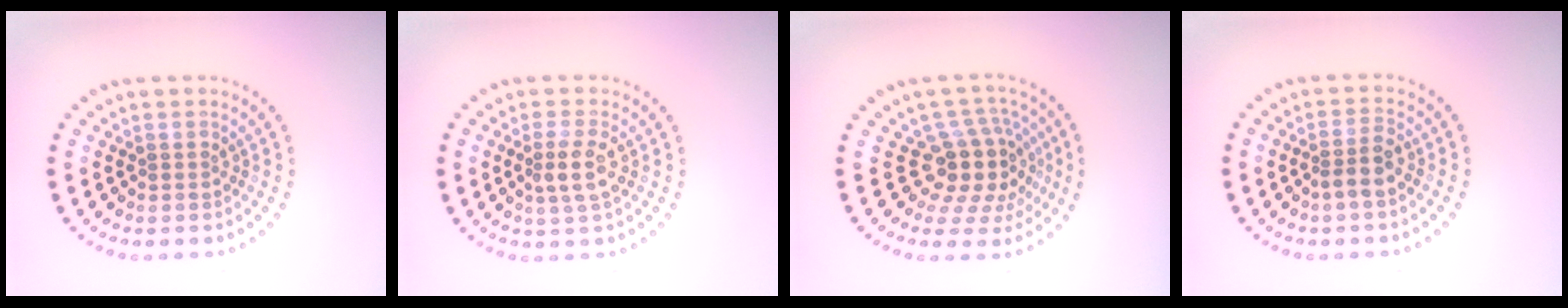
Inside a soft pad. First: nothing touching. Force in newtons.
{"total": 2.5, "press": 2.2, "slide": 1.1}
{"total": 4.9, "press": 3.6, "slide": 3.3}
{"total": 2.0, "press": 1.6, "slide": 1.1}